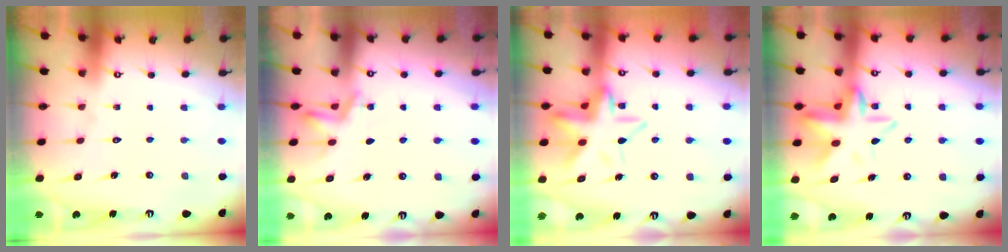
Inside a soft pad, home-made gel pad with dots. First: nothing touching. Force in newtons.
{"total": 4.0, "press": 3.6, "slide": 1.8}
{"total": 12.3, "press": 12.2, "slide": 1.9}
{"total": 11.3, "press": 11.1, "slide": 2.3}